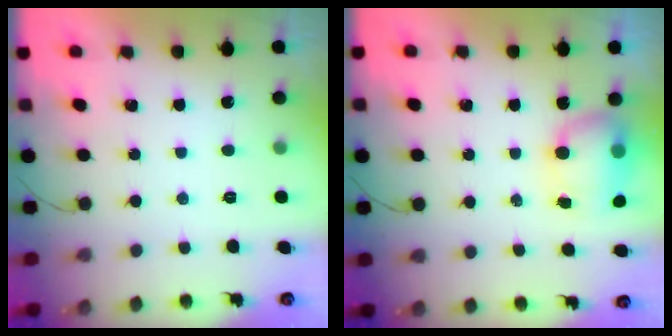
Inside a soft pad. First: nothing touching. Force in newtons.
{"total": 9.6, "press": 8.3, "slide": 4.7}